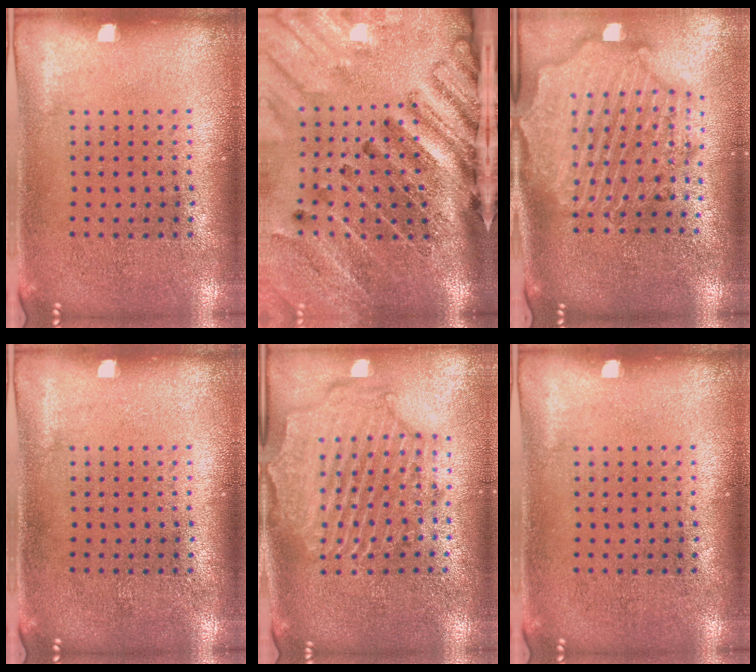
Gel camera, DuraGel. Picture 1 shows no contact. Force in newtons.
{"total": 4.5, "press": 3.3, "slide": 3.0}
{"total": 3.2, "press": 2.8, "slide": 1.6}
{"total": 0.0}
{"total": 2.2, "press": 2.1, "slide": 0.8}
{"total": 0.0}